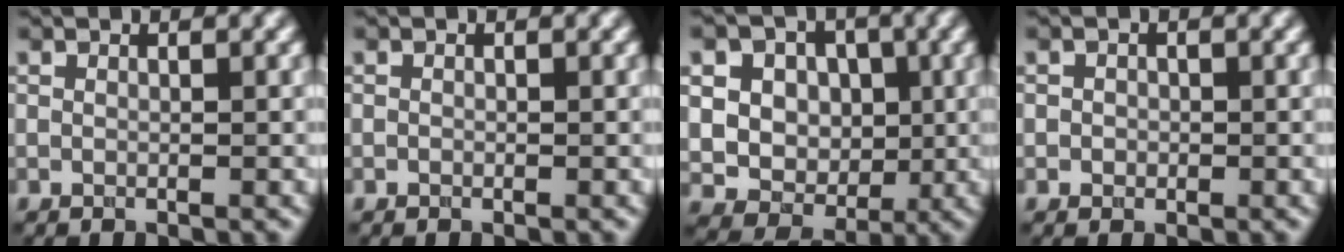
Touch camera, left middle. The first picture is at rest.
{"total": 0.0}
{"total": 11.1, "force": [2.3, 9.8, 4.7], "torque": [-0.100, 0.025, 0.035]}
{"total": 1.0, "force": [-0.1, 0.9, 0.3], "torque": [0.003, -0.005, -0.002]}